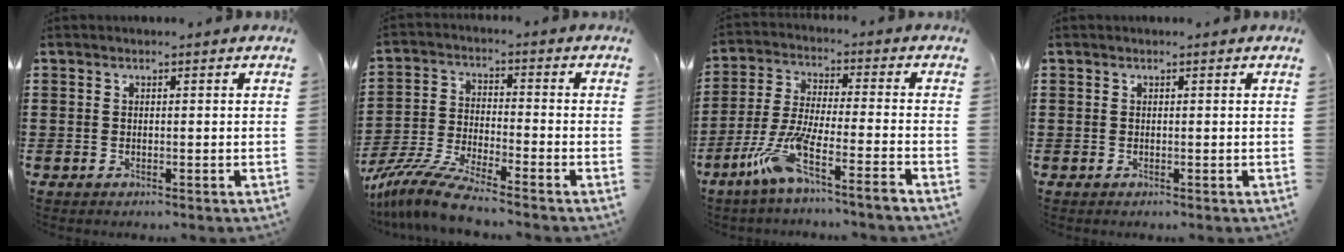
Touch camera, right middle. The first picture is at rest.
{"total": 8.3, "force": [-7.5, 0.3, 3.5], "torque": [-0.081, -0.002, -0.149]}
{"total": 8.9, "force": [-6.0, 0.4, 6.5], "torque": [-0.147, -0.010, -0.121]}
{"total": 0.0}